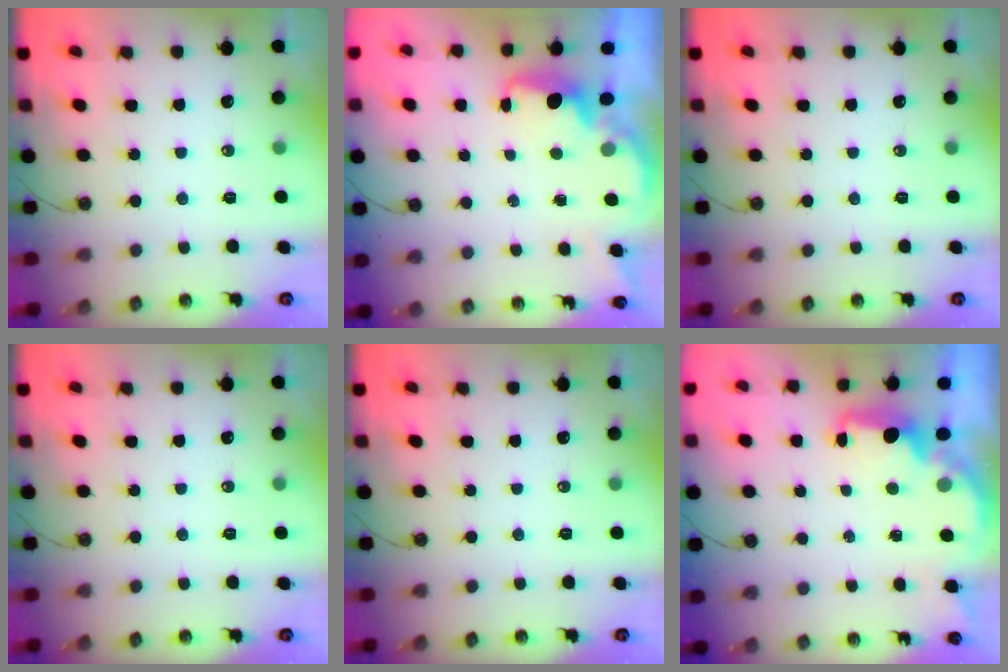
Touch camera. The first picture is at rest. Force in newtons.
{"total": 1.9, "press": 1.7, "slide": 0.7}
{"total": 0.0}
{"total": 0.0}
{"total": 0.0}
{"total": 2.6, "press": 2.5, "slide": 0.8}